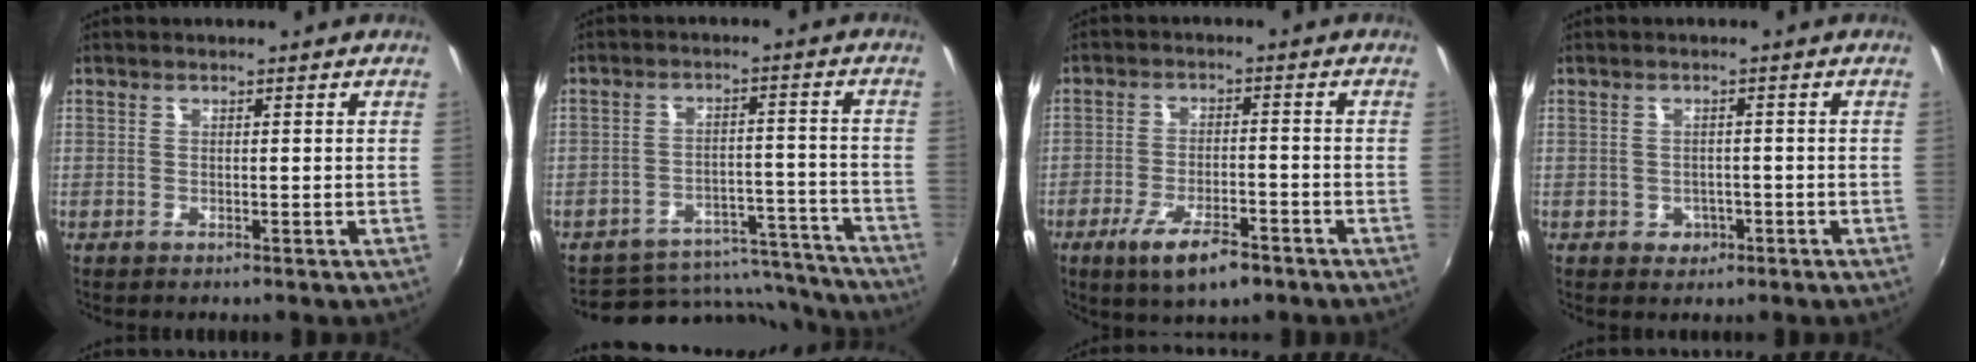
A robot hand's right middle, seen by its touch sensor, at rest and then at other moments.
{"total": 14.2, "force": [-12.6, 6.1, 2.4], "torque": [-0.041, 0.042, -0.152]}
{"total": 7.7, "force": [-4.9, 2.8, 5.2], "torque": [-0.116, -0.015, -0.082]}
{"total": 2.9, "force": [-1.0, 2.6, 0.6], "torque": [-0.016, 0.001, -0.010]}